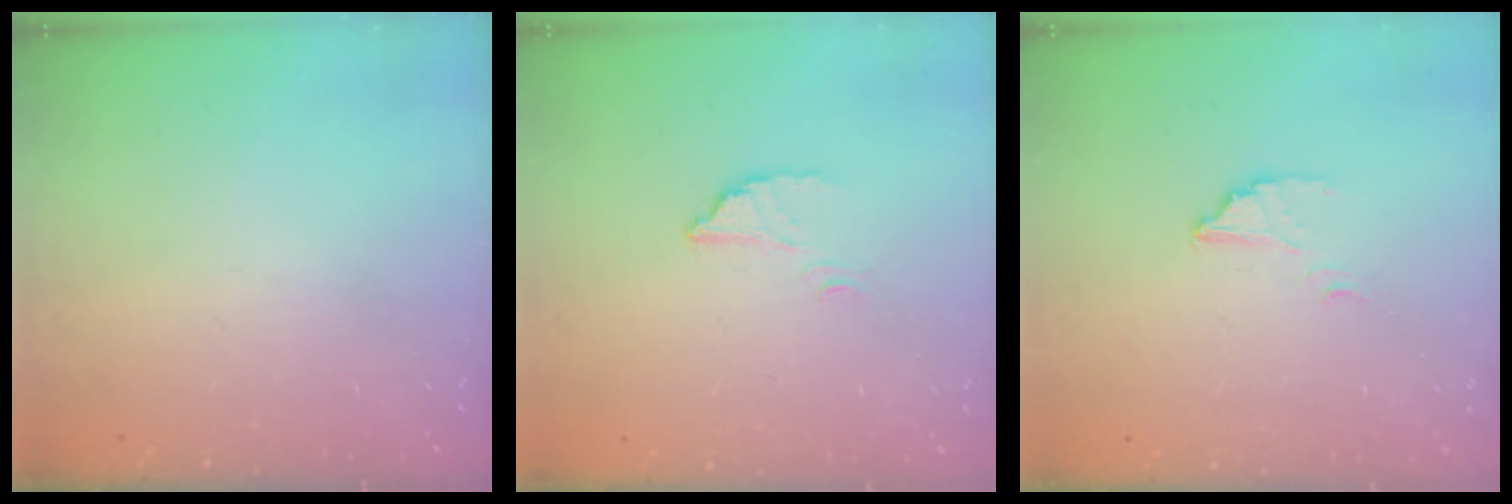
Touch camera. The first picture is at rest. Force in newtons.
{"total": 2.4, "press": 2.4, "slide": 0.1}
{"total": 2.8, "press": 2.8, "slide": 0.1}